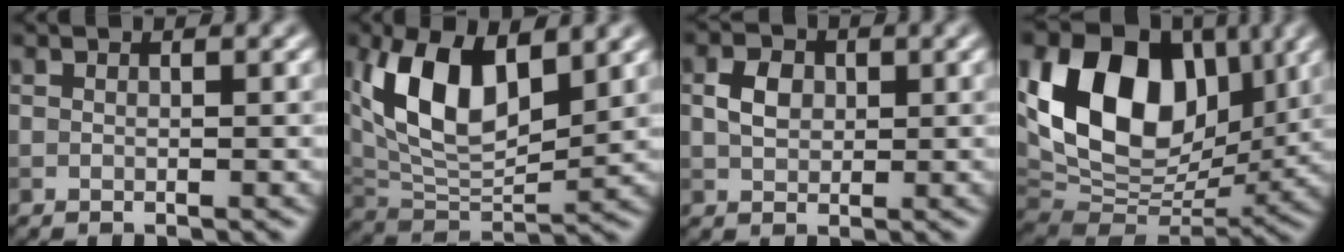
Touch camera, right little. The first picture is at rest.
{"total": 9.8, "force": [3.4, 4.9, 7.8], "torque": [-0.158, -0.002, 0.057]}
{"total": 2.5, "force": [0.3, 2.0, 1.6], "torque": [-0.035, 0.003, 0.004]}
{"total": 13.9, "force": [3.8, 9.6, 9.3], "torque": [-0.159, 0.005, 0.062]}